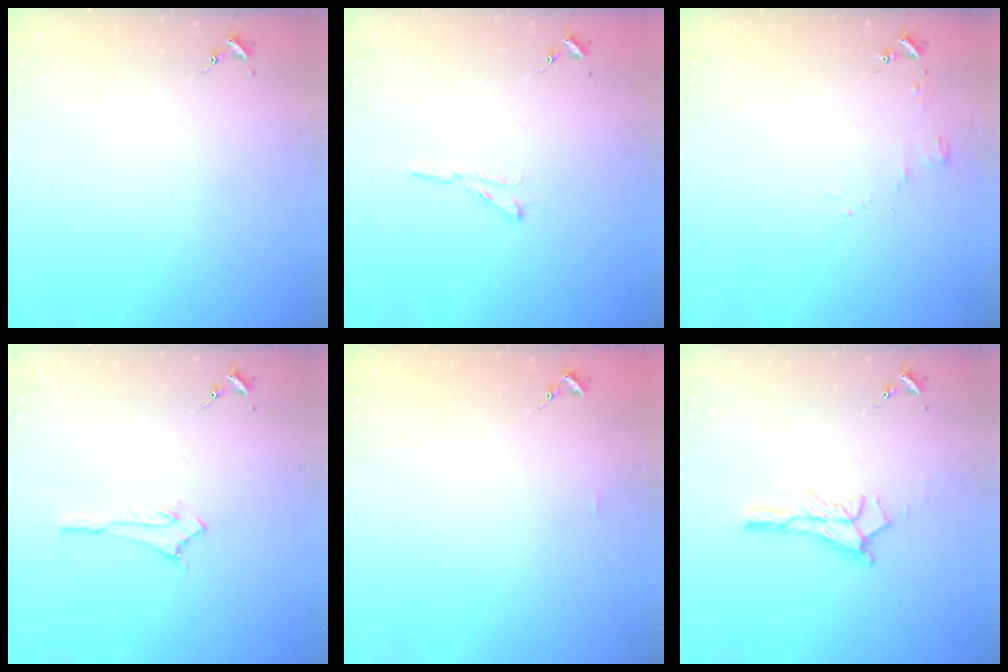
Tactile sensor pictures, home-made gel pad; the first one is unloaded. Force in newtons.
{"total": 3.1, "press": 3.1, "slide": 0.3}
{"total": 3.5, "press": 3.5, "slide": 0.4}
{"total": 3.1, "press": 3.1, "slide": 0.0}
{"total": 3.0, "press": 3.0, "slide": 0.3}
{"total": 13.0, "press": 13.0, "slide": 0.9}